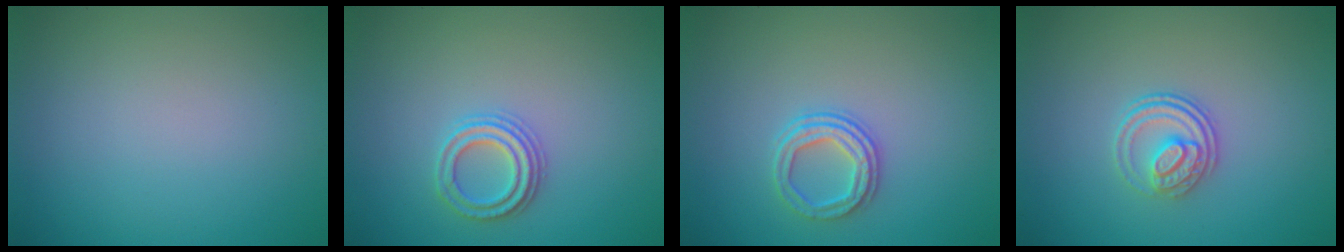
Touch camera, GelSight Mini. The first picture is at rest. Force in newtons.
{"total": 2.3, "press": 2.3, "slide": 0.3}
{"total": 2.7, "press": 2.4, "slide": 1.2}
{"total": 2.5, "press": 2.0, "slide": 1.5}